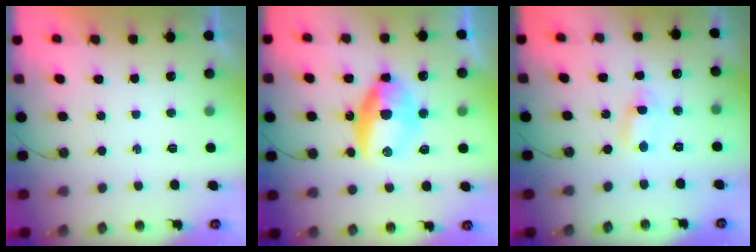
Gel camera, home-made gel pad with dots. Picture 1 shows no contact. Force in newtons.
{"total": 10.1, "press": 10.0, "slide": 0.8}
{"total": 1.2, "press": 1.0, "slide": 0.8}